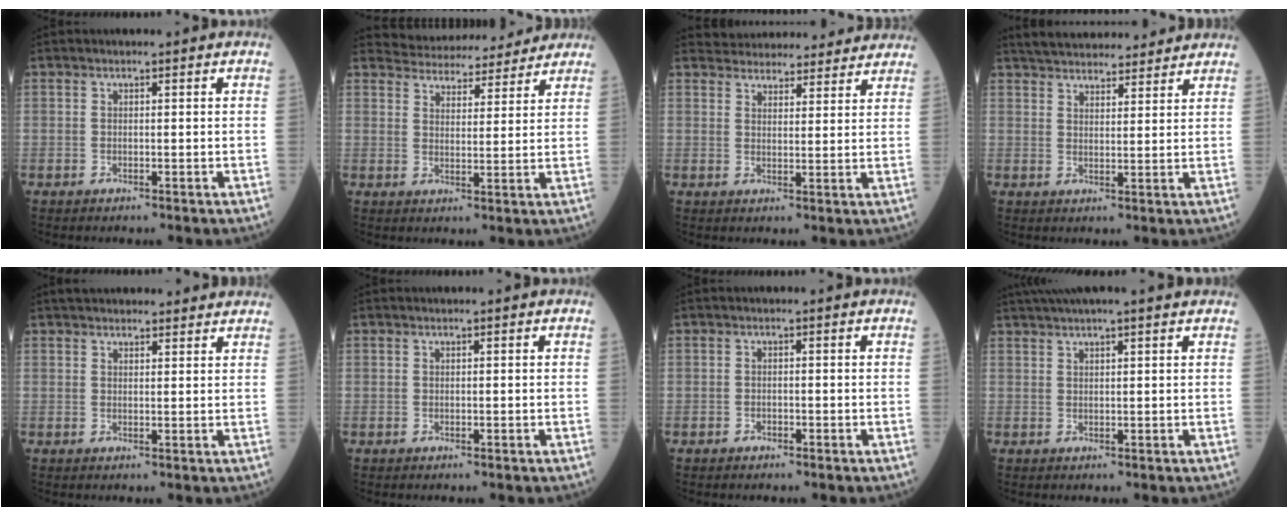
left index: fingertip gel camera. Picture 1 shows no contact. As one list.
[{"total": 12.4, "force": [11.8, 3.2, 2.1], "torque": [-0.019, 0.017, 0.152]}, {"total": 14.4, "force": [13.6, 3.8, 2.8], "torque": [-0.025, 0.022, 0.170]}, {"total": 14.5, "force": [13.4, 3.2, 4.6], "torque": [-0.064, 0.030, 0.189]}, {"total": 10.0, "force": [9.1, 2.6, 3.3], "torque": [-0.031, 0.028, 0.111]}, {"total": 0.0}, {"total": 0.7, "force": [-0.6, 0.4, 0.1], "torque": [-0.004, -0.001, -0.015]}, {"total": 8.9, "force": [7.5, 0.1, 4.7], "torque": [-0.079, 0.040, 0.098]}]